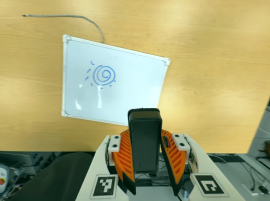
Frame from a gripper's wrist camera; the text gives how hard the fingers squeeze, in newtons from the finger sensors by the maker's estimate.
{"total": 7.6, "left": 6.7, "right": 8.5}